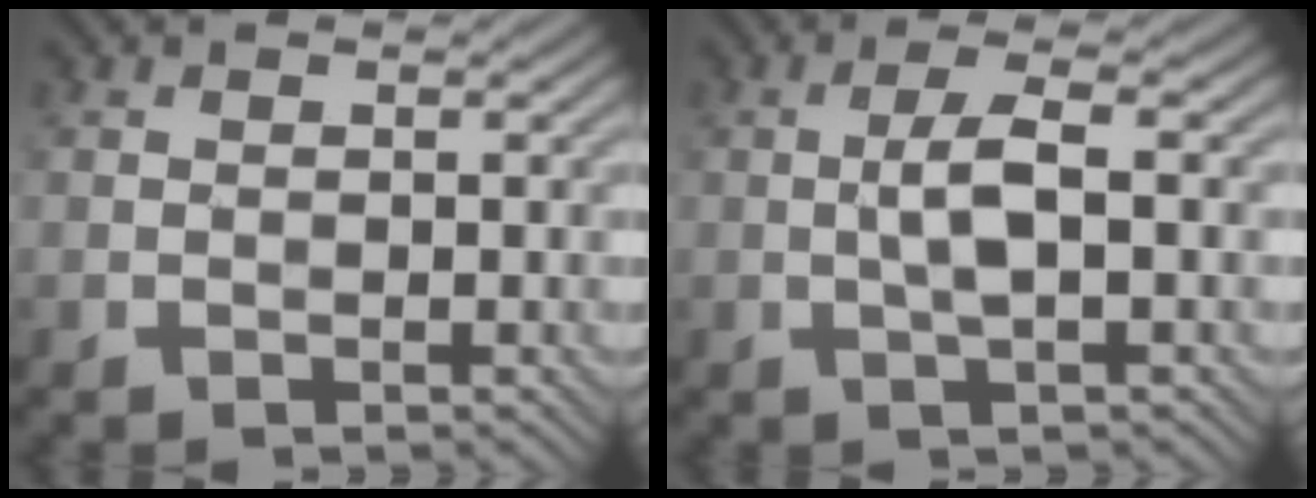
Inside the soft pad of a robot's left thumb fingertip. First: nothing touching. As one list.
[{"total": 3.9, "force": [-0.2, 0.8, 3.8], "torque": [-0.077, 0.007, -0.008]}]